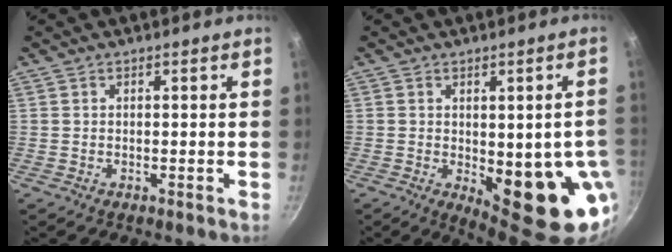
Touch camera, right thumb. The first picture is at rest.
{"total": 15.6, "force": [-3.1, 5.8, 14.1], "torque": [-0.139, -0.013, -0.025]}